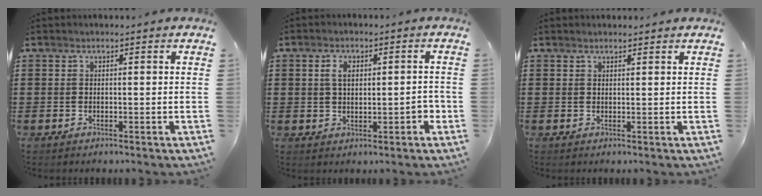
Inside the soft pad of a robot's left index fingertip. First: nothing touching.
{"total": 4.1, "force": [0.4, 2.0, 3.5], "torque": [-0.061, 0.008, 0.002]}
{"total": 0.9, "force": [0.9, 0.2, 0.2], "torque": [-0.005, 0.001, 0.017]}